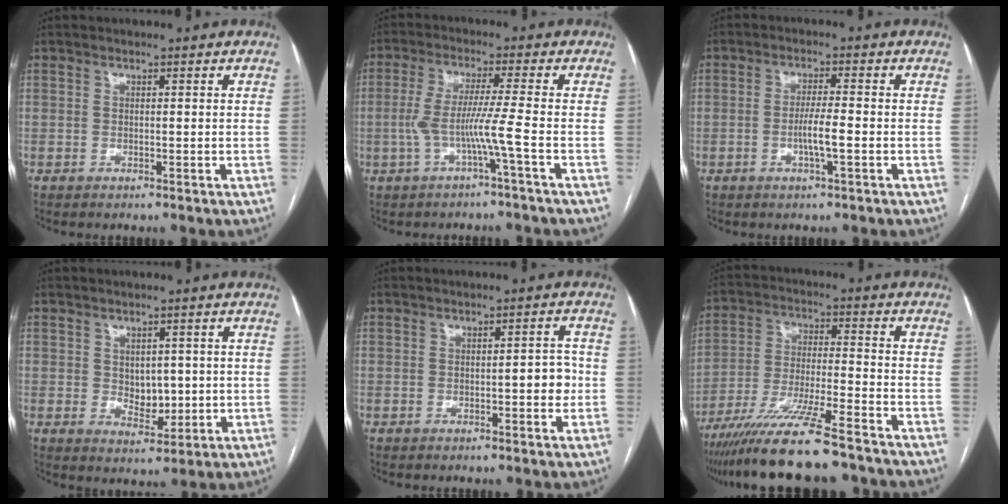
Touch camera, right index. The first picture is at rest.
{"total": 5.9, "force": [-2.0, -1.4, 5.4], "torque": [-0.113, 0.010, -0.037]}
{"total": 4.0, "force": [-1.2, 0.1, 3.9], "torque": [-0.072, -0.003, -0.022]}
{"total": 4.7, "force": [0.3, 3.1, 3.6], "torque": [-0.048, -0.002, 0.015]}
{"total": 3.2, "force": [-0.6, 1.0, 3.0], "torque": [-0.032, 0.005, -0.008]}
{"total": 15.7, "force": [-12.9, 0.4, 8.9], "torque": [-0.171, -0.033, -0.219]}